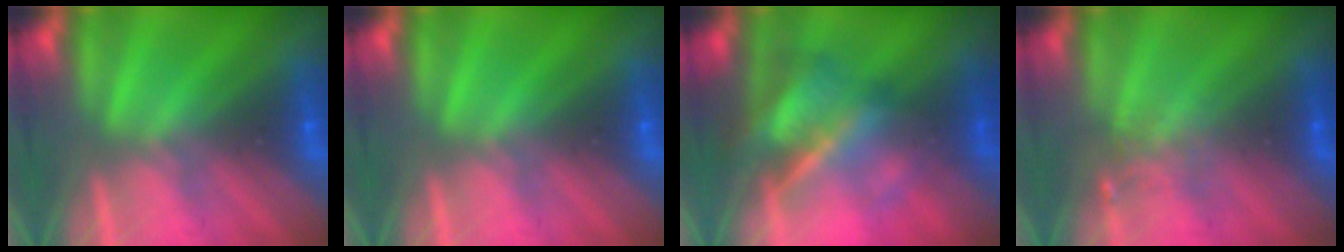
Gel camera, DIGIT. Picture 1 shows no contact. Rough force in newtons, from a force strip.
{"total": 0.0}
{"total": 5.3}
{"total": 2.2}